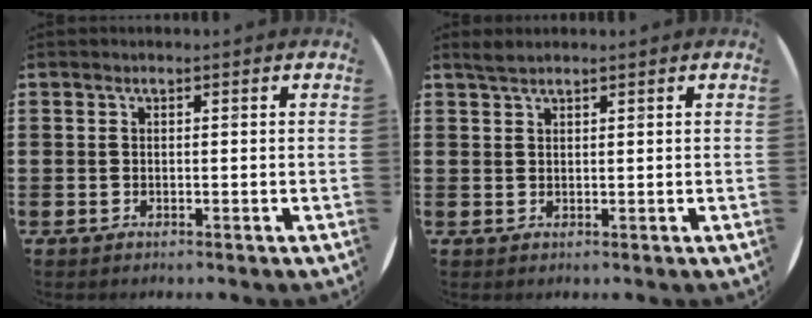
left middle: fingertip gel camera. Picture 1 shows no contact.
{"total": 1.3, "force": [1.3, 0.1, 0.4], "torque": [-0.010, 0.002, 0.024]}